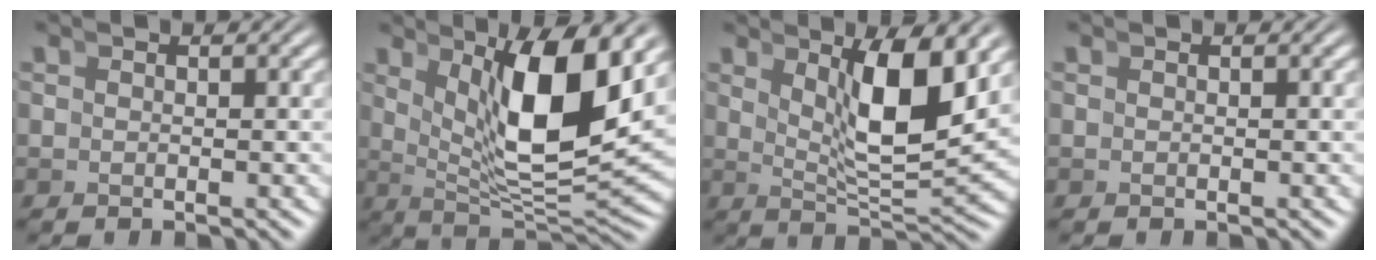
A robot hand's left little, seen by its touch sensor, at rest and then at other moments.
{"total": 9.6, "force": [2.7, 2.8, 8.8], "torque": [-0.134, -0.009, 0.051]}
{"total": 6.3, "force": [2.3, 0.6, 5.8], "torque": [-0.093, -0.012, 0.043]}
{"total": 0.0}